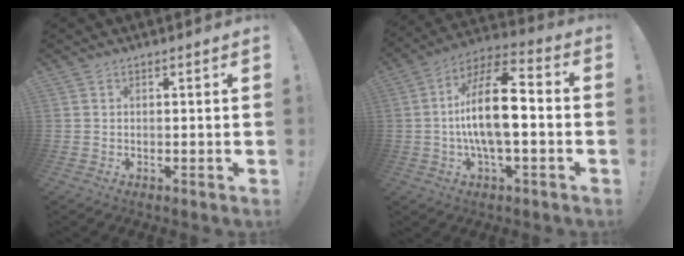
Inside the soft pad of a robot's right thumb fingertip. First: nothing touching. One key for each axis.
{"total": 16.5, "fx": -1.4, "fy": 6.4, "fz": 15.2, "tx": -0.274, "ty": 0.006, "tz": -0.028}